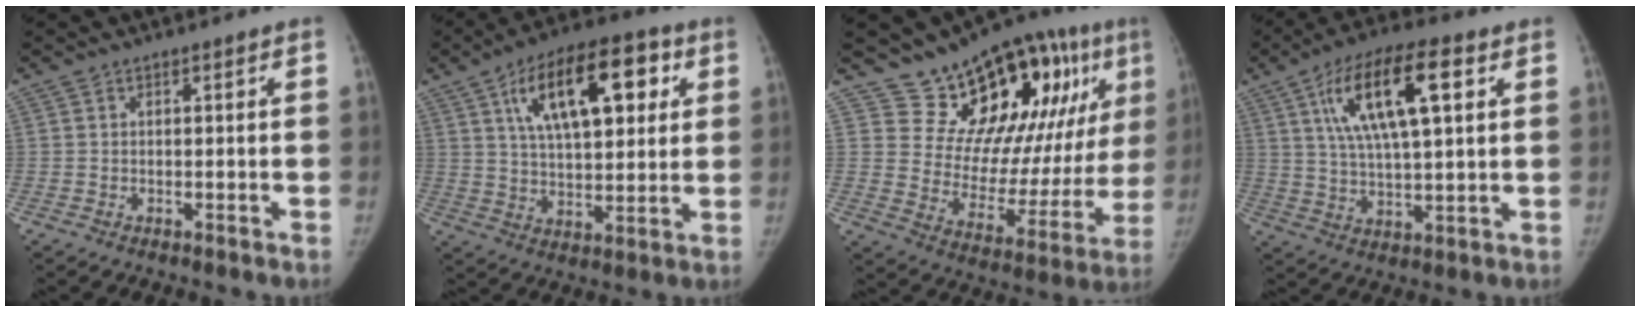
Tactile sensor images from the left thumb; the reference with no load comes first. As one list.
[{"total": 18.9, "force": [7.1, 8.7, 15.1], "torque": [-0.209, -0.002, 0.114]}, {"total": 21.8, "force": [12.9, 10.4, 14.2], "torque": [-0.138, -0.059, 0.200]}, {"total": 16.6, "force": [6.0, 5.7, 14.4], "torque": [-0.246, 0.002, 0.101]}]